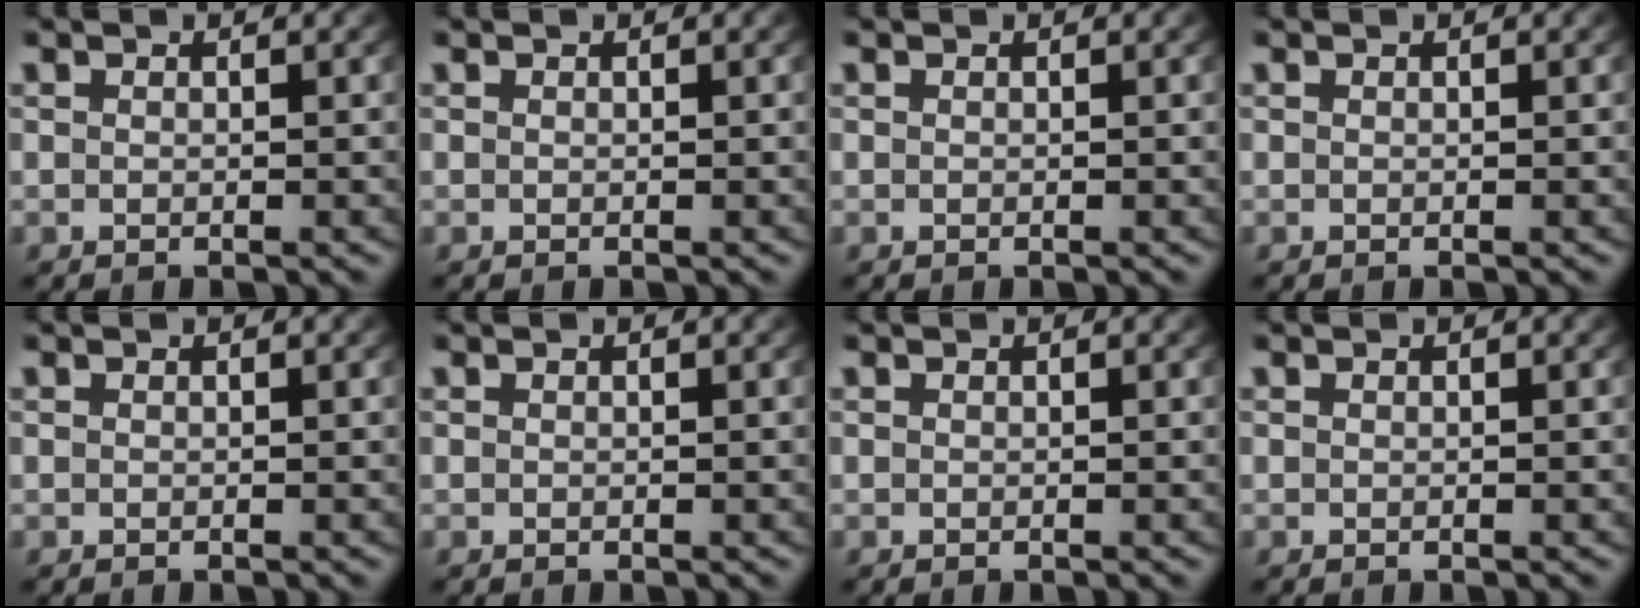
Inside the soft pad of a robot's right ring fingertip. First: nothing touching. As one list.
[{"total": 0.0}, {"total": 0.0}, {"total": 0.0}, {"total": 0.0}, {"total": 0.0}, {"total": 0.0}, {"total": 0.0}]